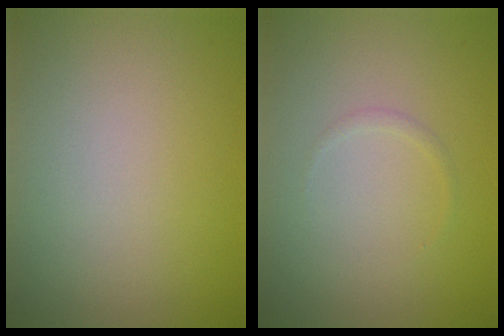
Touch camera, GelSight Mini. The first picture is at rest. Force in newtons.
{"total": 0.5, "press": 0.5, "slide": 0.0}